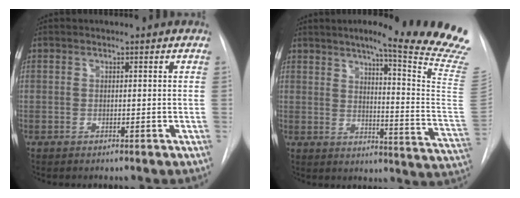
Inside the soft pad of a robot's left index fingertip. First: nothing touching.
{"total": 24.1, "force": [19.8, -1.8, 13.6], "torque": [-0.146, -0.122, 0.234]}